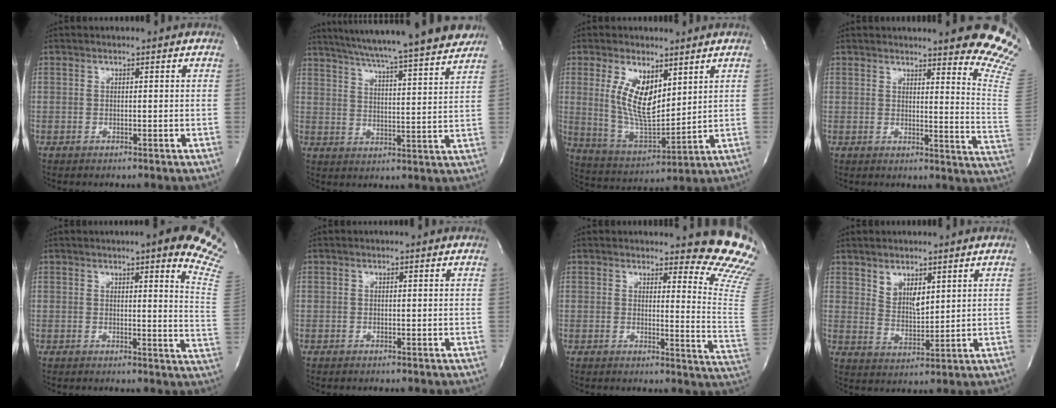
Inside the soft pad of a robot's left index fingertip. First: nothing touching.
{"total": 21.6, "force": [19.2, -0.2, 10.0], "torque": [-0.162, -0.022, 0.260]}
{"total": 10.7, "force": [3.8, 4.2, 9.1], "torque": [-0.184, -0.009, 0.081]}
{"total": 13.8, "force": [11.2, 0.2, 7.9], "torque": [-0.083, -0.108, 0.106]}
{"total": 14.4, "force": [10.1, 1.1, 10.2], "torque": [-0.116, -0.057, 0.086]}
{"total": 0.0}
{"total": 12.4, "force": [11.0, 0.9, 5.8], "torque": [-0.049, -0.120, 0.095]}
{"total": 4.7, "force": [2.5, 2.3, 3.2], "torque": [-0.064, -0.003, 0.054]}